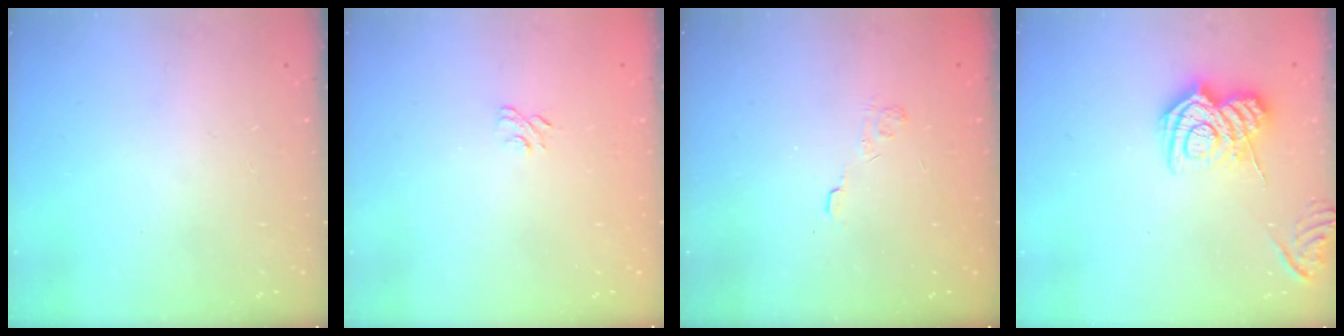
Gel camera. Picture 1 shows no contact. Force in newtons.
{"total": 5.2, "press": 5.1, "slide": 1.3}
{"total": 2.3, "press": 1.8, "slide": 1.4}
{"total": 11.6, "press": 11.6, "slide": 0.6}